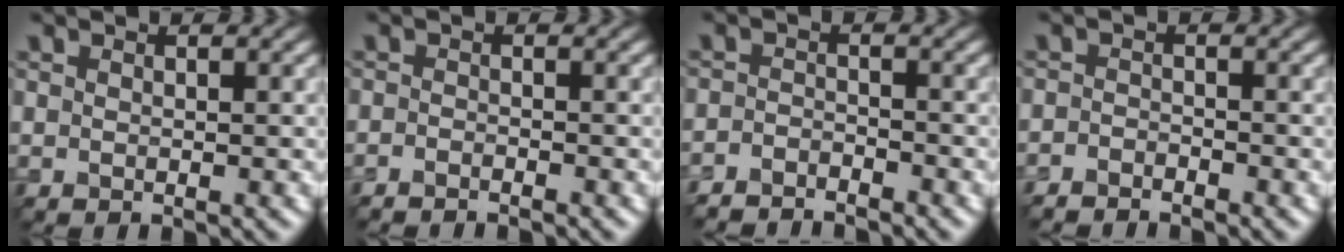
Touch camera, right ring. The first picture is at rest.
{"total": 1.3, "force": [-1.3, -0.1, 0.0], "torque": [-0.001, 0.001, -0.024]}
{"total": 3.3, "force": [-3.3, 0.3, 0.1], "torque": [-0.003, -0.001, -0.064]}
{"total": 2.0, "force": [-2.0, 0.1, -0.1], "torque": [0.002, 0.002, -0.041]}